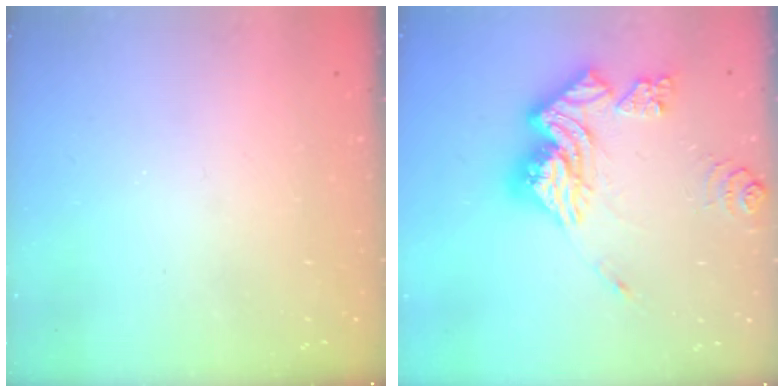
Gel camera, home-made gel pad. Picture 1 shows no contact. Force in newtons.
{"total": 18.6, "press": 18.5, "slide": 1.8}